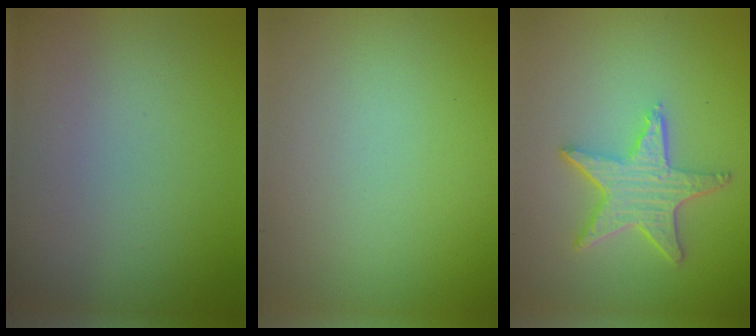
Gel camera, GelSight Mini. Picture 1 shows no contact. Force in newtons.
{"total": 0.0}
{"total": 5.1, "press": 4.1, "slide": 3.1}